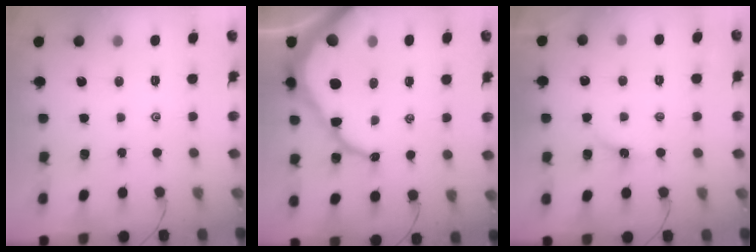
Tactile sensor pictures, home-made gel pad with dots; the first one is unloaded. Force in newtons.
{"total": 14.5, "press": 14.4, "slide": 1.3}
{"total": 3.0, "press": 3.0, "slide": 0.4}